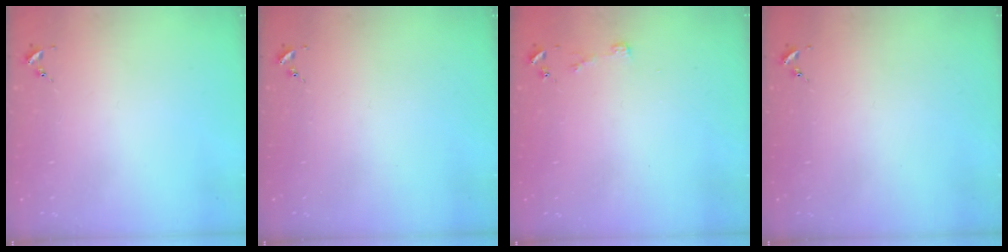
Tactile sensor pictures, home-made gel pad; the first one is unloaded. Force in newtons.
{"total": 0.0}
{"total": 3.3, "press": 3.3, "slide": 0.4}
{"total": 0.0}